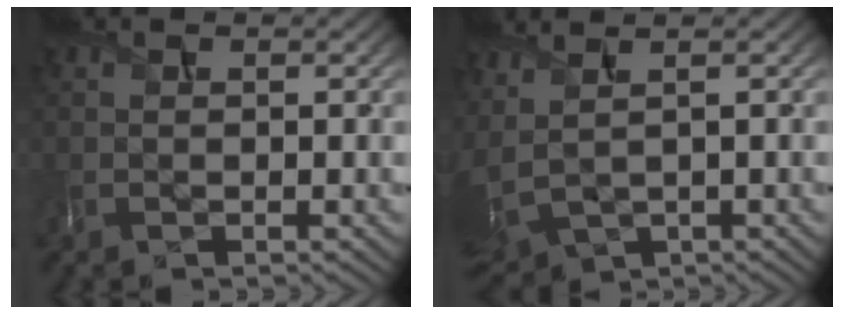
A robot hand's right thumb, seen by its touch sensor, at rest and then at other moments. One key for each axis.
{"total": 5.7, "fx": 2.5, "fy": 3.0, "fz": 4.2, "tx": -0.142, "ty": 0.011, "tz": 0.066}